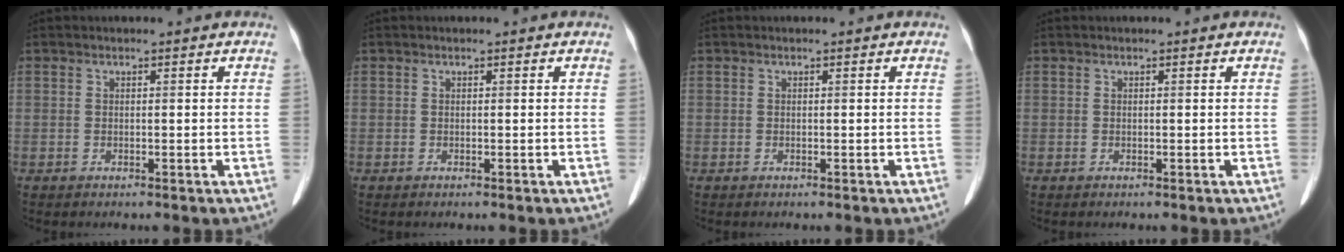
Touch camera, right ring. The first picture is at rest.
{"total": 0.0}
{"total": 0.0}
{"total": 0.0}